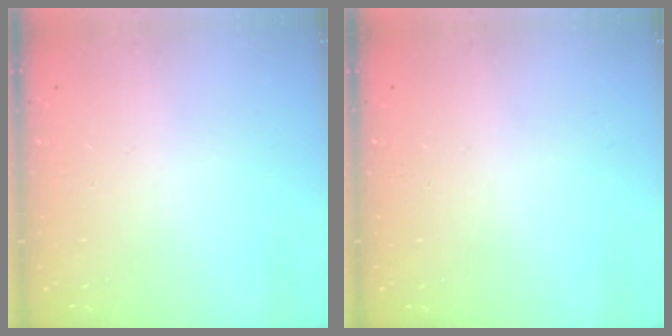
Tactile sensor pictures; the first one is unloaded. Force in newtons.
{"total": 0.0}